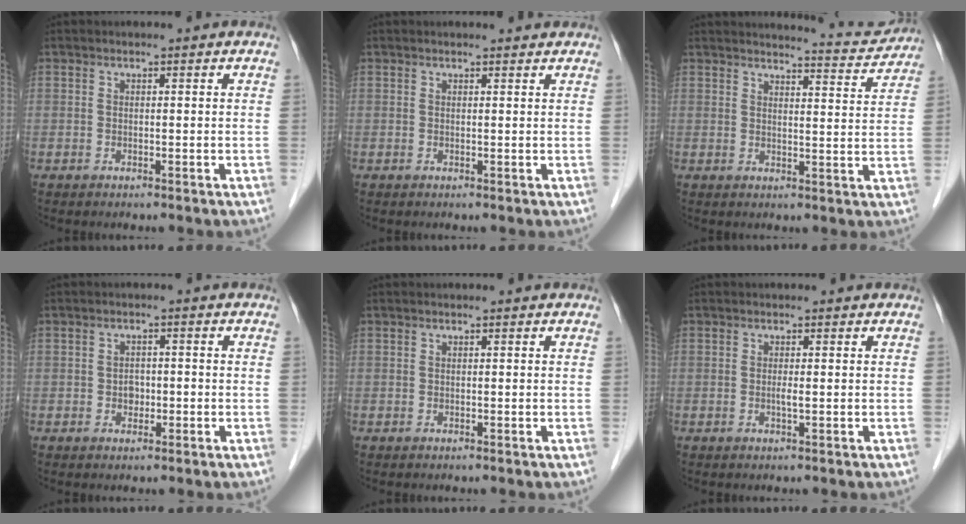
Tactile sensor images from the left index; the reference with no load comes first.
{"total": 1.6, "force": [1.6, 0.1, 0.1], "torque": [-0.009, 0.002, 0.018]}
{"total": 7.6, "force": [7.6, 0.0, 0.5], "torque": [-0.013, -0.015, 0.084]}
{"total": 1.9, "force": [-0.6, 1.5, 1.0], "torque": [-0.014, 0.004, -0.007]}
{"total": 0.0}
{"total": 0.8, "force": [-0.1, 0.0, 0.8], "torque": [-0.019, -0.003, -0.003]}